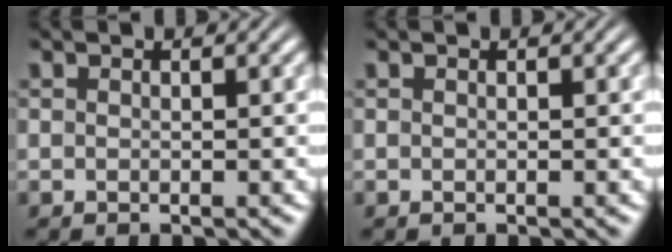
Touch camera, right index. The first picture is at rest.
{"total": 0.0}